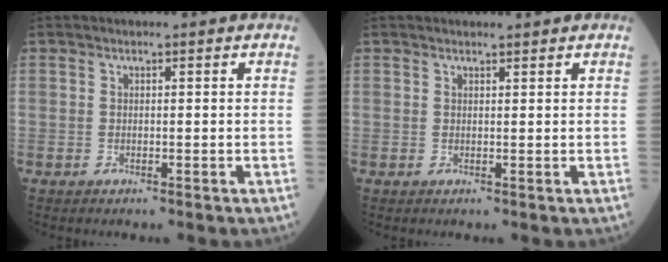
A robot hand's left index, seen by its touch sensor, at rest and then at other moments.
{"total": 1.5, "force": [1.5, 0.1, 0.3], "torque": [-0.006, 0.005, 0.023]}